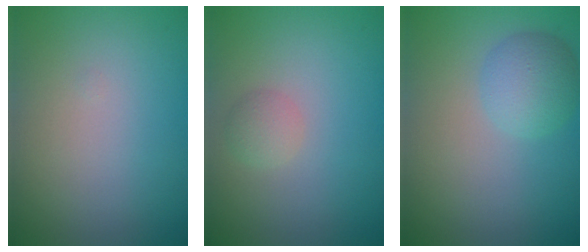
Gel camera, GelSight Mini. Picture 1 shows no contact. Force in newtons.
{"total": 1.4, "press": 1.4, "slide": 0.1}
{"total": 3.3, "press": 3.3, "slide": 0.2}